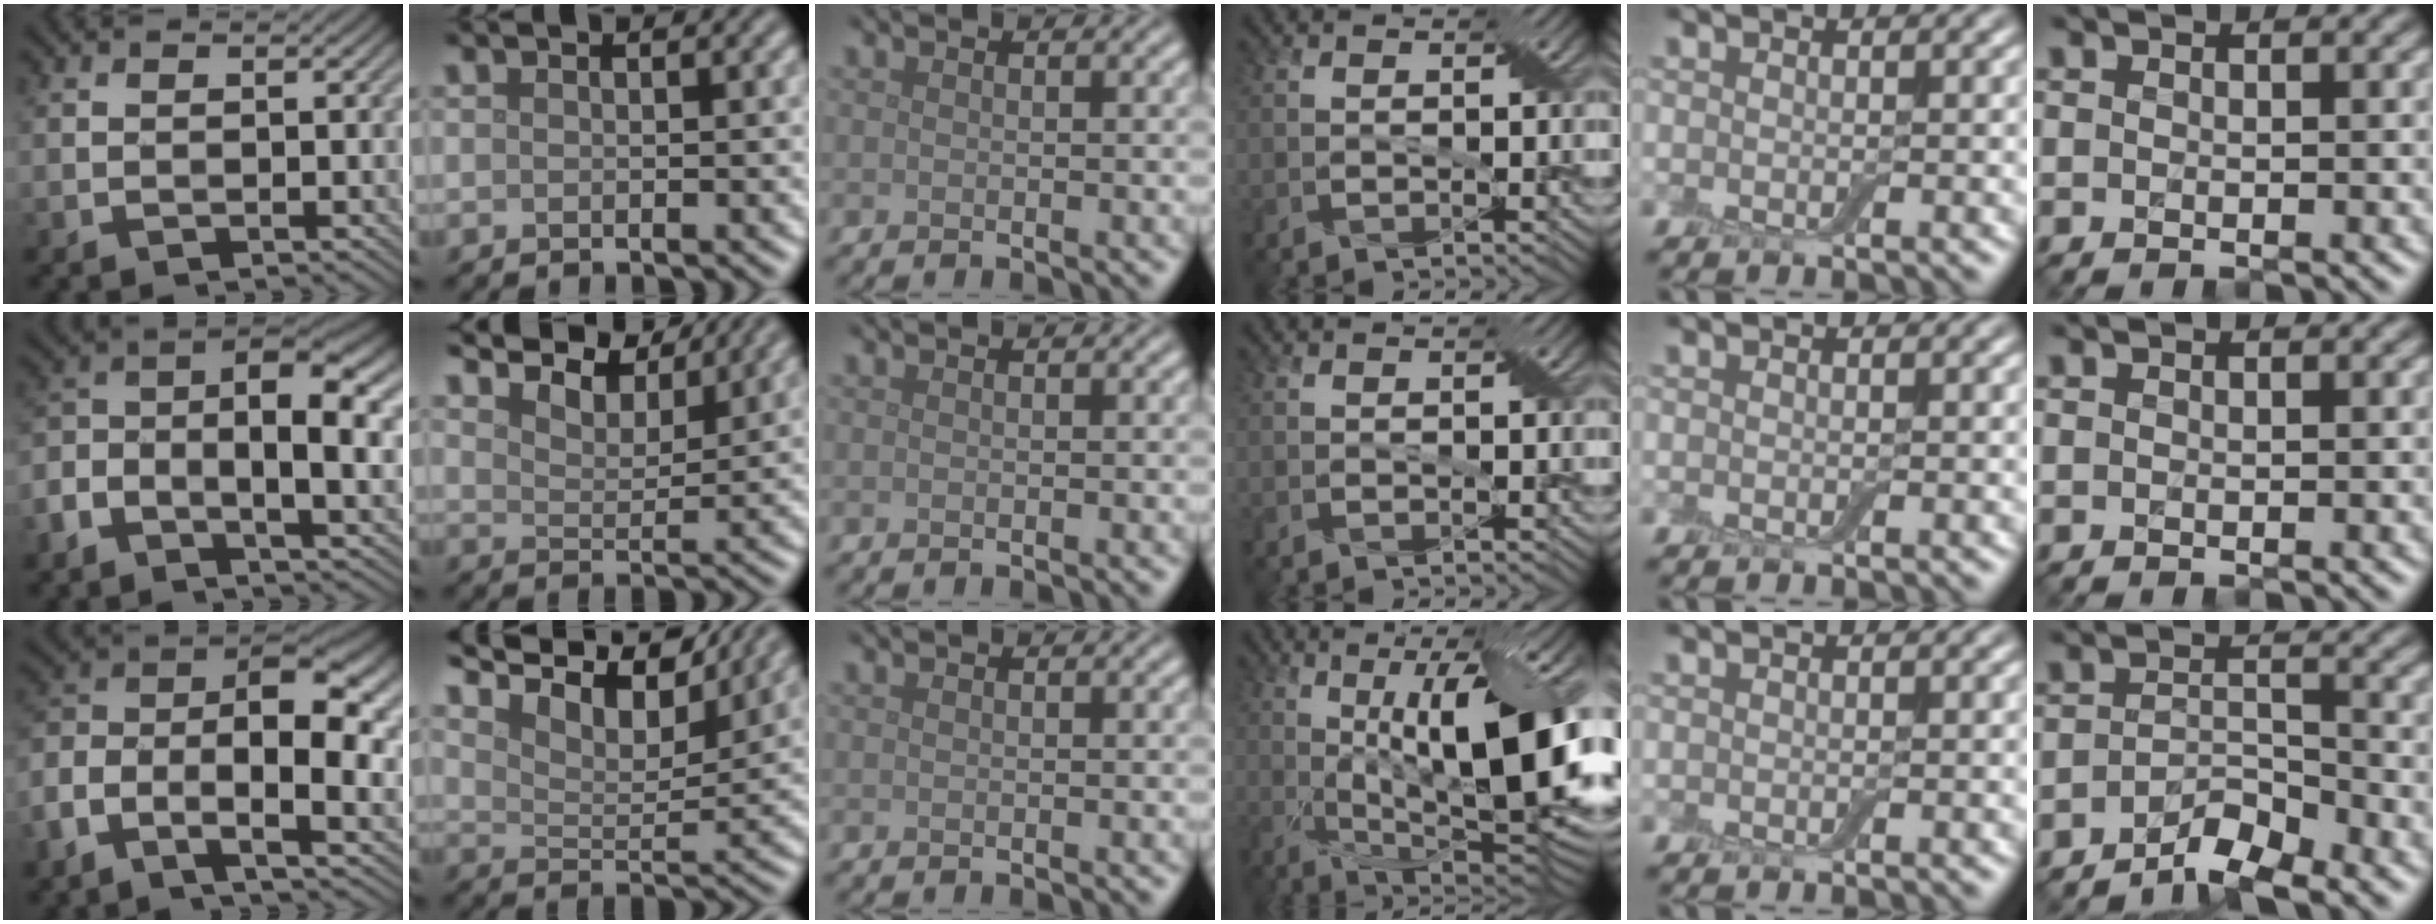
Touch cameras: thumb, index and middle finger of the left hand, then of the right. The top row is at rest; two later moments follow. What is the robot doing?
{"motion": "insert", "object": "backpack"}